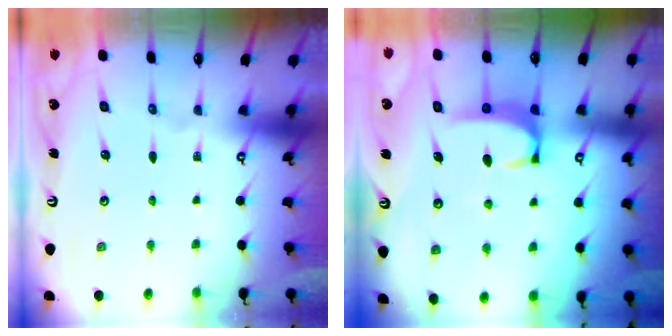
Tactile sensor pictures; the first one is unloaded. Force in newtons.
{"total": 3.0, "press": 3.0, "slide": 0.5}